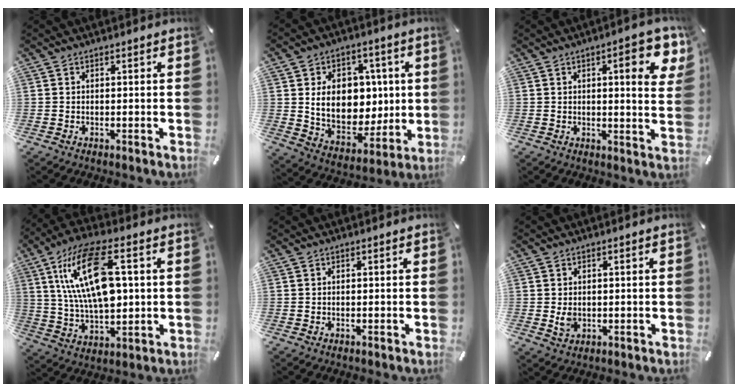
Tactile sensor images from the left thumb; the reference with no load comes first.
{"total": 14.7, "force": [2.2, 11.7, 8.5], "torque": [-0.133, -0.010, 0.048]}
{"total": 10.5, "force": [4.1, 3.0, 9.2], "torque": [-0.110, -0.019, 0.058]}
{"total": 19.3, "force": [4.6, 9.1, 16.4], "torque": [-0.344, 0.000, 0.073]}
{"total": 0.0}
{"total": 2.5, "force": [0.1, 2.0, 1.5], "torque": [-0.027, -0.001, 0.000]}